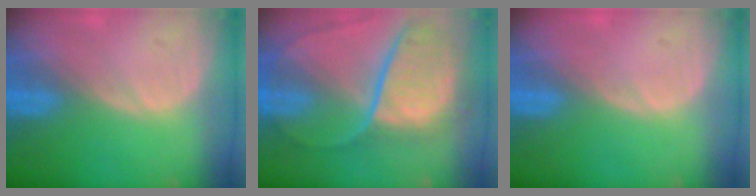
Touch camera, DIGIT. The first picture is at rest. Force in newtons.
{"total": 11.0, "press": 9.2, "slide": 6.1}
{"total": 0.0}